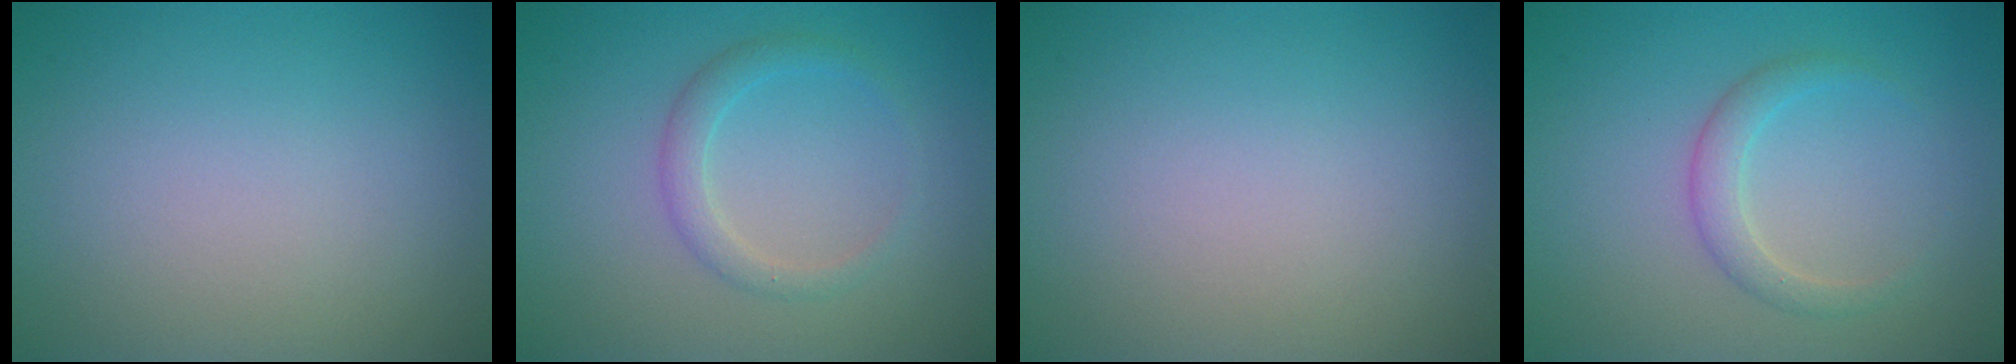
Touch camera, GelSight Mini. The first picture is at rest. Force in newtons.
{"total": 1.9, "press": 1.9, "slide": 0.2}
{"total": 0.0}
{"total": 2.0, "press": 2.0, "slide": 0.1}